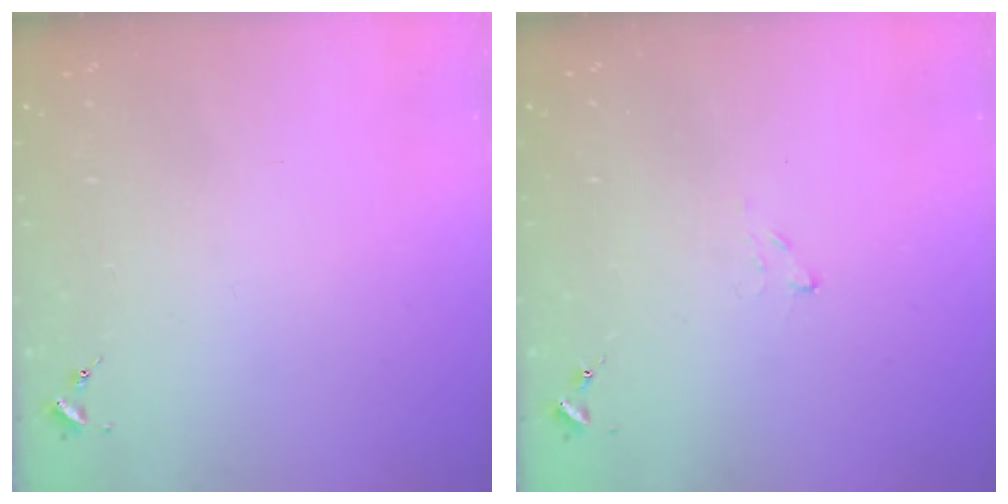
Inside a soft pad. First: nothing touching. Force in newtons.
{"total": 4.7, "press": 4.6, "slide": 0.7}